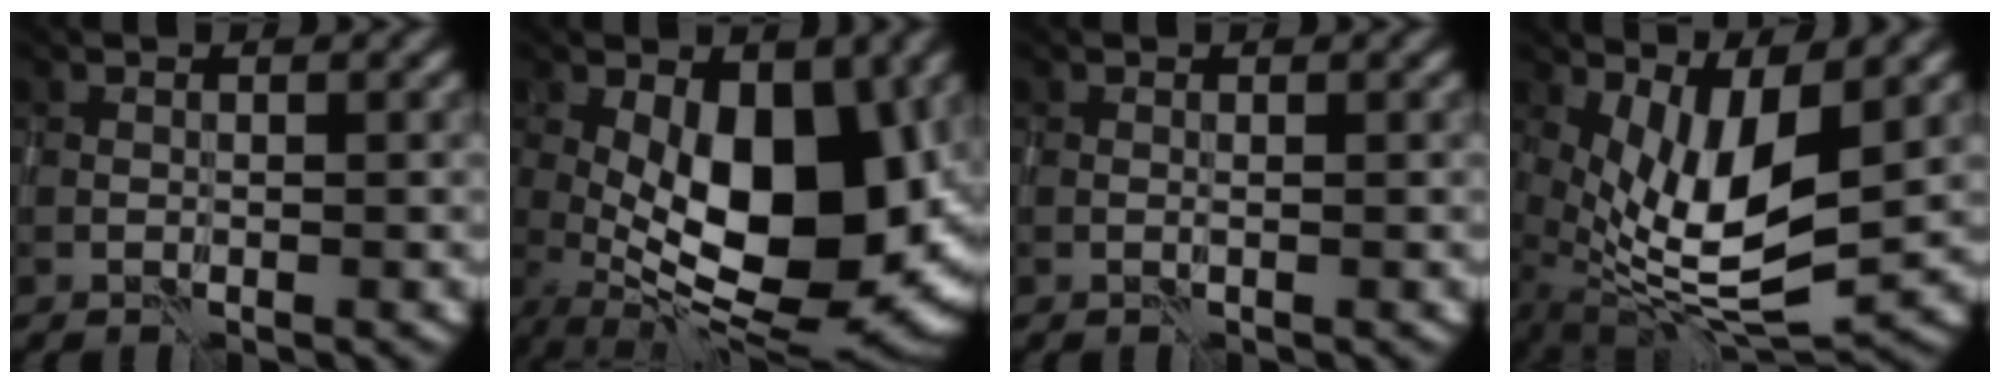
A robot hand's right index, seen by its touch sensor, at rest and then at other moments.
{"total": 14.0, "force": [0.3, 6.6, 12.4], "torque": [-0.174, -0.009, 0.003]}
{"total": 0.0}
{"total": 8.5, "force": [1.3, 2.5, 8.0], "torque": [-0.161, -0.013, 0.026]}